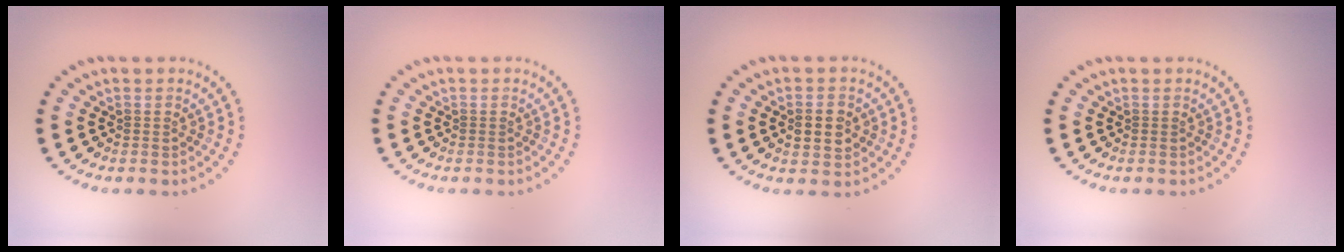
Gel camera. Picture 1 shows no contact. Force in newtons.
{"total": 0.0}
{"total": 2.7, "press": 2.7, "slide": 0.2}
{"total": 0.0}